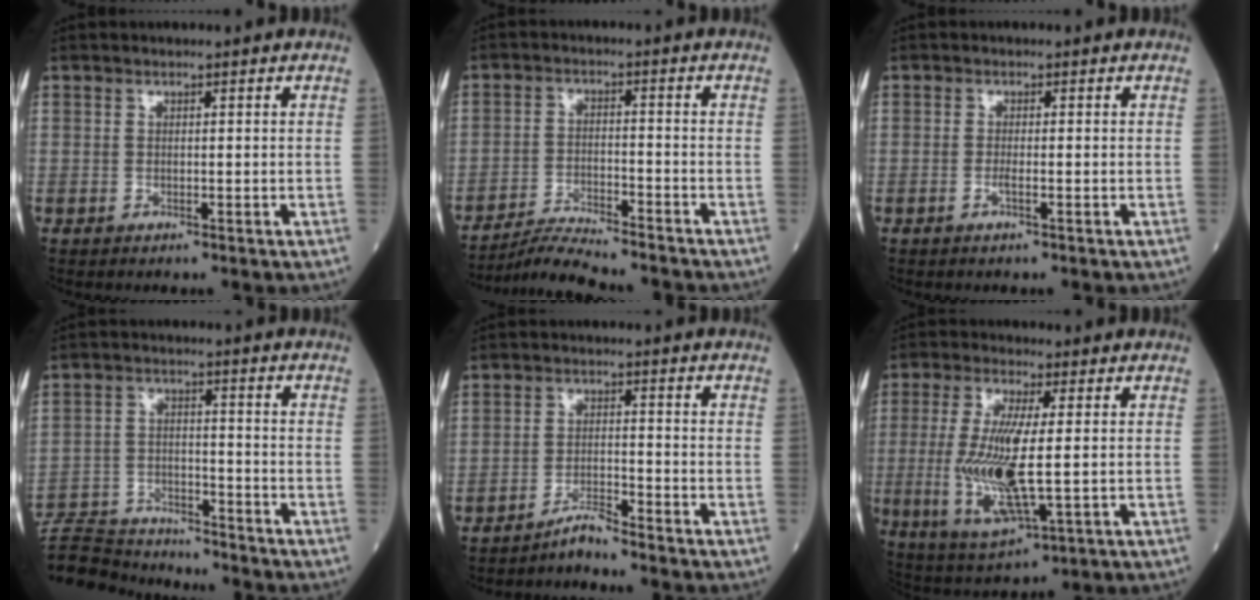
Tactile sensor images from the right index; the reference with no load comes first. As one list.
[{"total": 8.8, "force": [-8.4, 0.1, 2.5], "torque": [-0.038, -0.008, -0.140]}, {"total": 1.3, "force": [-0.5, -0.1, 1.2], "torque": [-0.025, -0.001, -0.010]}, {"total": 11.4, "force": [-11.2, 1.3, 1.8], "torque": [-0.031, 0.011, -0.192]}, {"total": 2.9, "force": [-2.8, -0.3, 0.7], "torque": [-0.009, -0.011, -0.053]}, {"total": 11.3, "force": [-0.8, 2.1, 11.0], "torque": [-0.239, -0.016, -0.011]}]